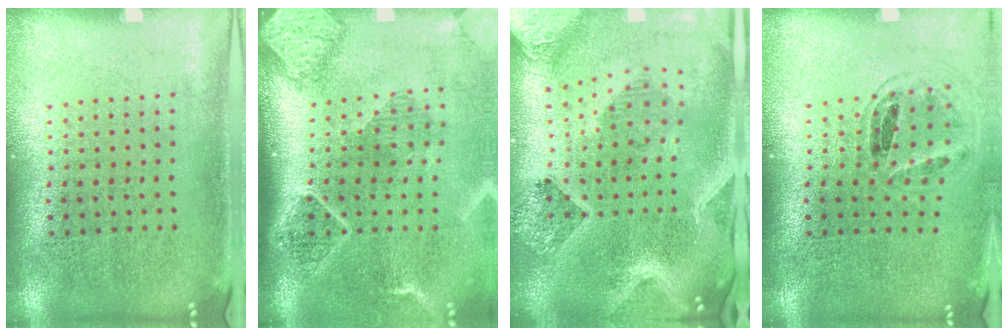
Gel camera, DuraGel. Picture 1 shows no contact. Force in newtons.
{"total": 2.7, "press": 2.0, "slide": 1.9}
{"total": 4.1, "press": 3.2, "slide": 2.5}
{"total": 0.9, "press": 0.9, "slide": 0.3}